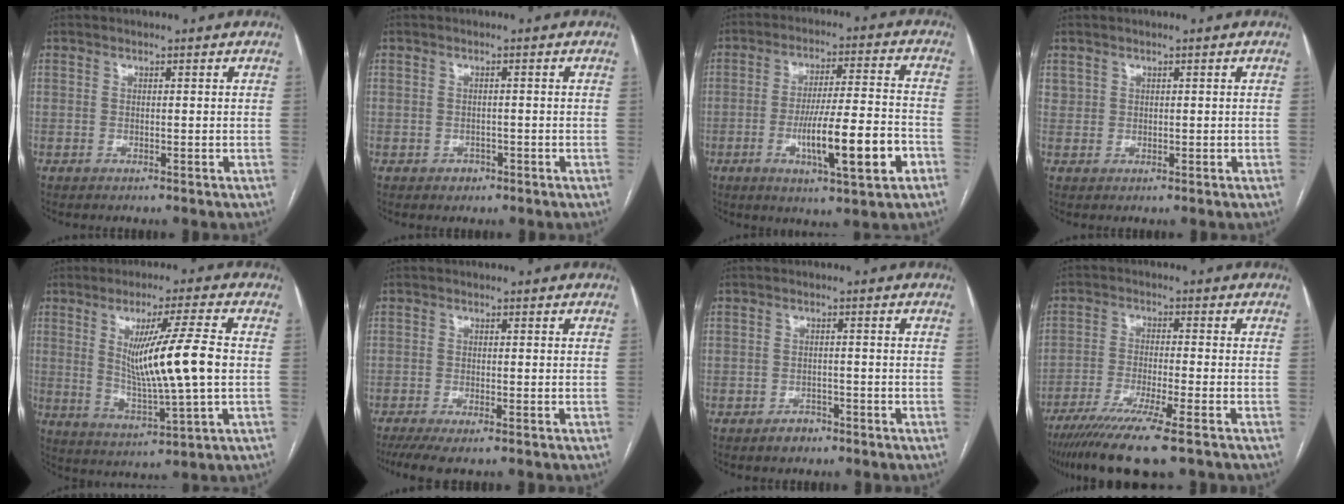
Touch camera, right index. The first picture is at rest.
{"total": 1.6, "force": [-0.8, 1.3, 0.4], "torque": [-0.005, 0.004, -0.009]}
{"total": 13.2, "force": [-4.6, 1.2, 12.4], "torque": [-0.204, -0.003, -0.069]}
{"total": 1.2, "force": [0.7, 1.0, 0.1], "torque": [0.007, 0.004, 0.010]}
{"total": 12.5, "force": [1.1, -0.4, 12.5], "torque": [-0.219, -0.015, 0.023]}
{"total": 5.5, "force": [-4.0, 0.8, 3.7], "torque": [-0.062, -0.012, -0.066]}
{"total": 2.3, "force": [-1.7, 1.4, 0.7], "torque": [-0.011, 0.004, -0.022]}
{"total": 12.5, "force": [-9.0, 0.2, 8.7], "torque": [-0.154, -0.033, -0.148]}